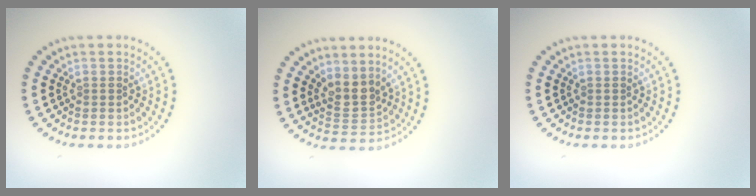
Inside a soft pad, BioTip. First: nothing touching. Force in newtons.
{"total": 2.6, "press": 2.0, "slide": 1.7}
{"total": 0.0}